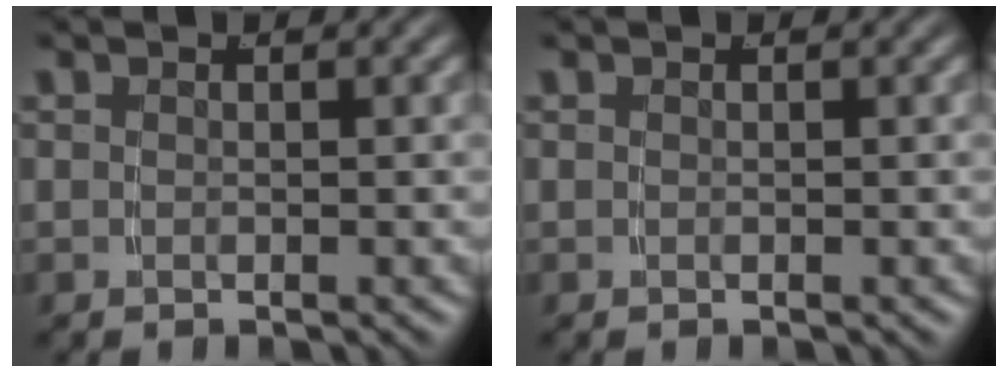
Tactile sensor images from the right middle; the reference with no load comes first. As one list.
[{"total": 0.0}]